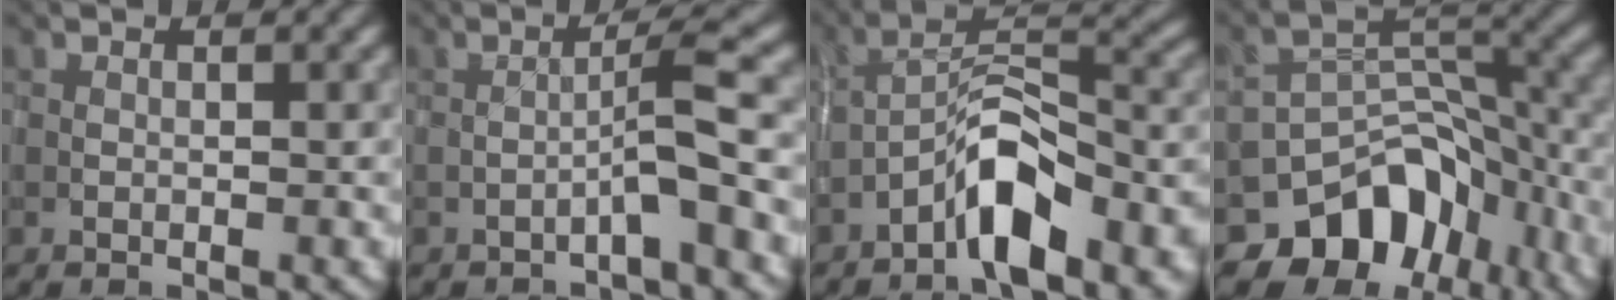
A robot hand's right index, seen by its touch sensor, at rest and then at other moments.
{"total": 2.9, "force": [-1.1, -0.1, 2.7], "torque": [-0.048, 0.018, -0.026]}
{"total": 8.5, "force": [-4.9, 3.0, 6.3], "torque": [-0.101, 0.020, -0.089]}
{"total": 9.7, "force": [-6.0, 6.6, 3.8], "torque": [-0.040, 0.002, -0.097]}